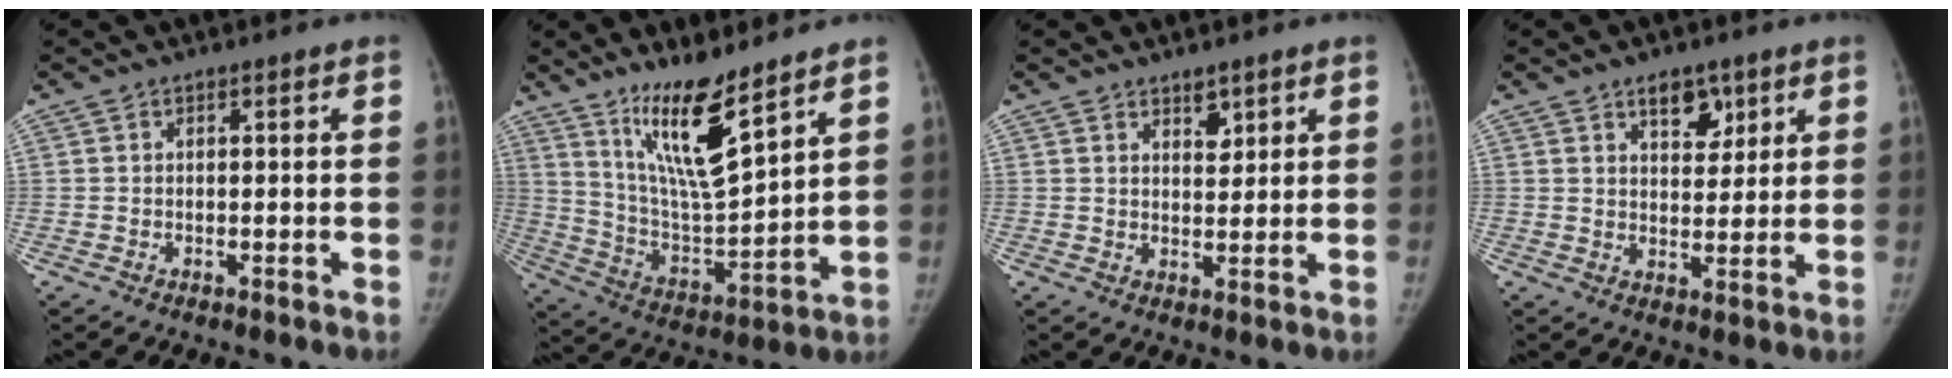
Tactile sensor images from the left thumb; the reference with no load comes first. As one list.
[{"total": 14.8, "force": [10.2, 2.7, 10.4], "torque": [-0.172, -0.078, 0.201]}, {"total": 3.2, "force": [2.2, 1.7, 1.6], "torque": [-0.009, -0.016, 0.038]}, {"total": 6.0, "force": [3.6, 3.4, 3.4], "torque": [-0.021, -0.022, 0.055]}]